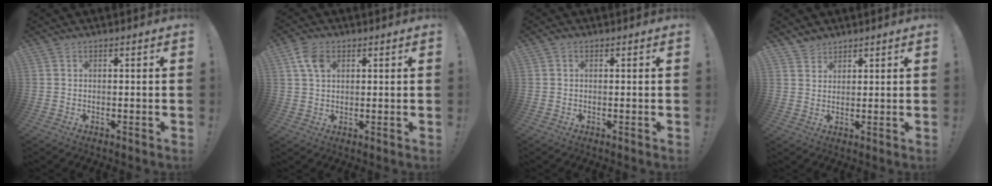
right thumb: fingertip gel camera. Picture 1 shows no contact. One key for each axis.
{"total": 6.2, "fx": 2.4, "fy": 4.1, "fz": 4.0, "tx": -0.086, "ty": 0.004, "tz": 0.049}
{"total": 0.7, "fx": 0.0, "fy": 0.5, "fz": 0.5, "tx": -0.004, "ty": 0.001, "tz": -0.002}
{"total": 3.7, "fx": 3.2, "fy": 1.8, "fz": 0.1, "tx": 0.005, "ty": -0.022, "tz": 0.061}